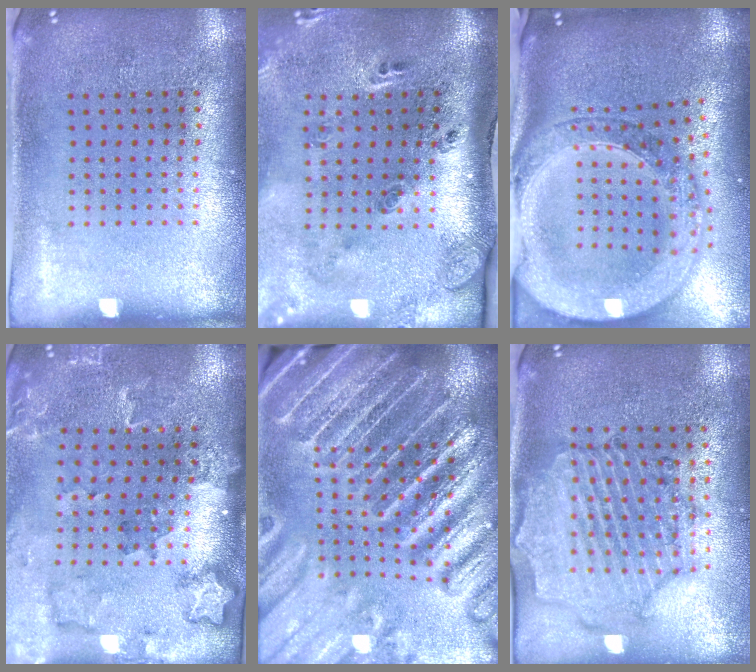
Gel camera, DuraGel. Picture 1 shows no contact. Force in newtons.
{"total": 3.0, "press": 1.9, "slide": 2.4}
{"total": 3.9, "press": 3.0, "slide": 2.5}
{"total": 1.8, "press": 1.8, "slide": 0.2}
{"total": 5.4, "press": 4.7, "slide": 2.6}
{"total": 1.6, "press": 1.6, "slide": 0.3}